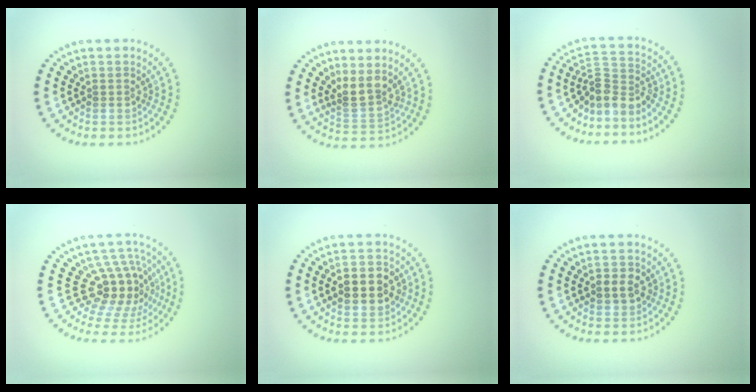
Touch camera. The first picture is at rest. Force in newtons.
{"total": 2.8, "press": 2.3, "slide": 1.6}
{"total": 3.2, "press": 2.3, "slide": 2.3}
{"total": 4.9, "press": 3.9, "slide": 2.9}
{"total": 4.6, "press": 4.6, "slide": 0.4}
{"total": 2.3, "press": 2.3, "slide": 0.4}